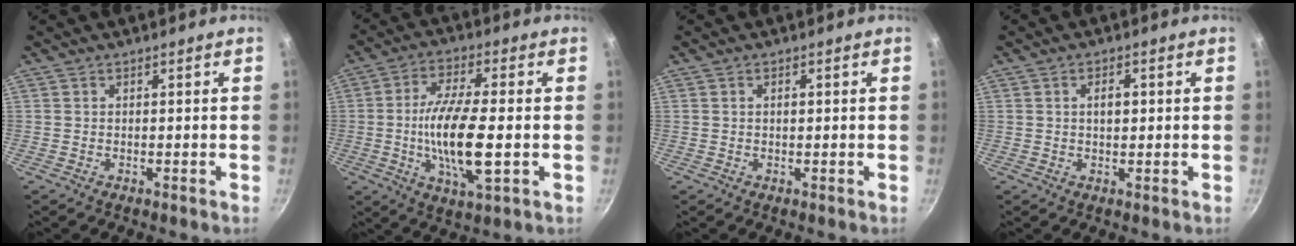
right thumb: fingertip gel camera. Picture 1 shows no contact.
{"total": 14.2, "force": [-1.6, 4.2, 13.4], "torque": [-0.258, 0.003, -0.034]}
{"total": 0.8, "force": [0.1, 0.4, 0.6], "torque": [-0.009, 0.003, 0.003]}
{"total": 2.7, "force": [0.4, 1.5, 2.2], "torque": [-0.025, 0.005, 0.006]}